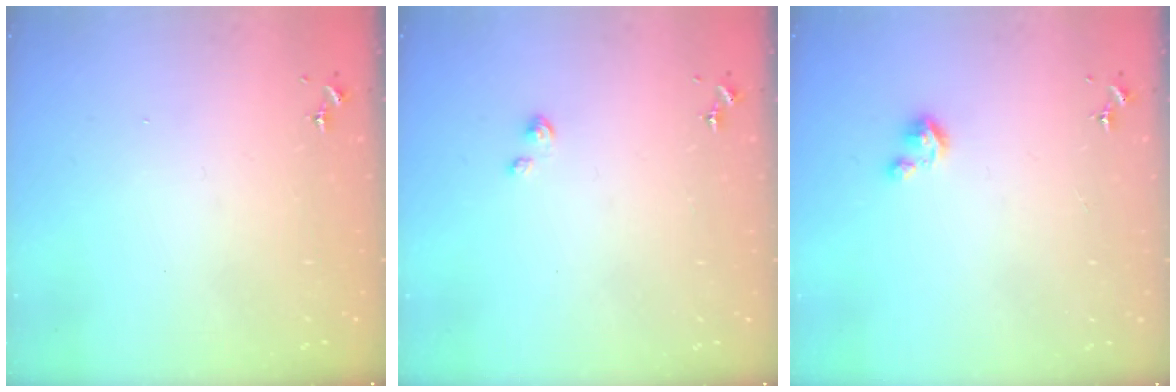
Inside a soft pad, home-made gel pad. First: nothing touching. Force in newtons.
{"total": 2.5, "press": 2.5, "slide": 0.3}
{"total": 3.8, "press": 3.8, "slide": 0.4}